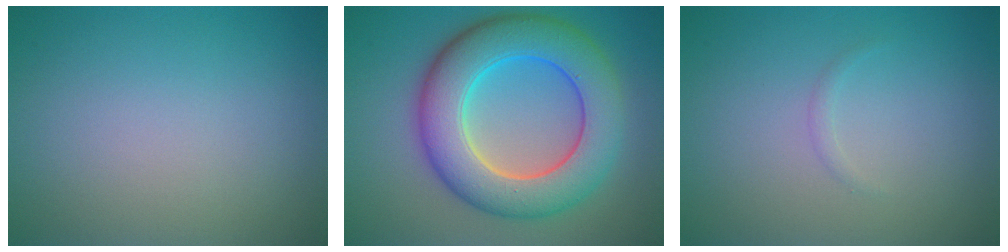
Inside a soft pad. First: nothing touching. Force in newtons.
{"total": 9.9, "press": 9.9, "slide": 0.5}
{"total": 0.5, "press": 0.5, "slide": 0.0}